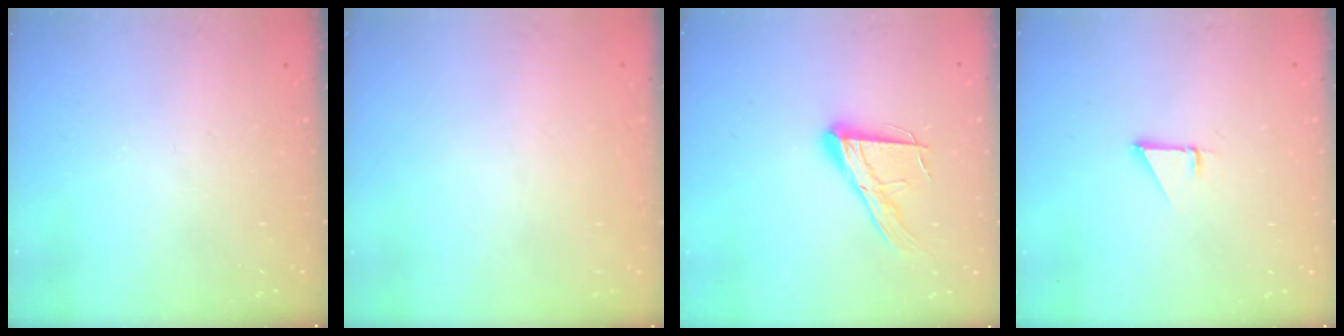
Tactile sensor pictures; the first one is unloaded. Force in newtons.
{"total": 1.6, "press": 1.6, "slide": 0.1}
{"total": 13.0, "press": 13.0, "slide": 1.0}
{"total": 1.0, "press": 1.0, "slide": 0.1}